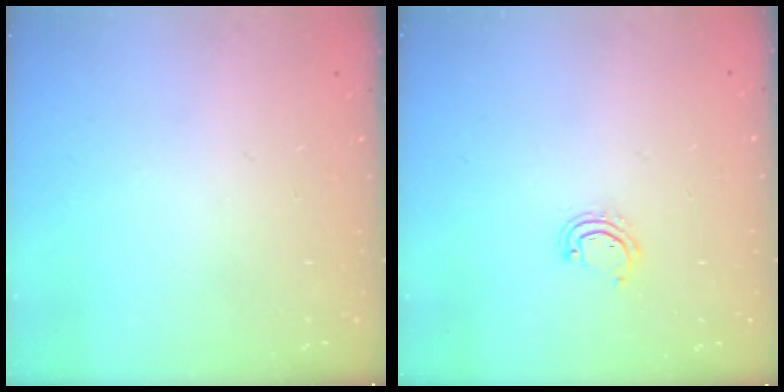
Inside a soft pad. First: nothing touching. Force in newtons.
{"total": 2.7, "press": 2.7, "slide": 0.2}